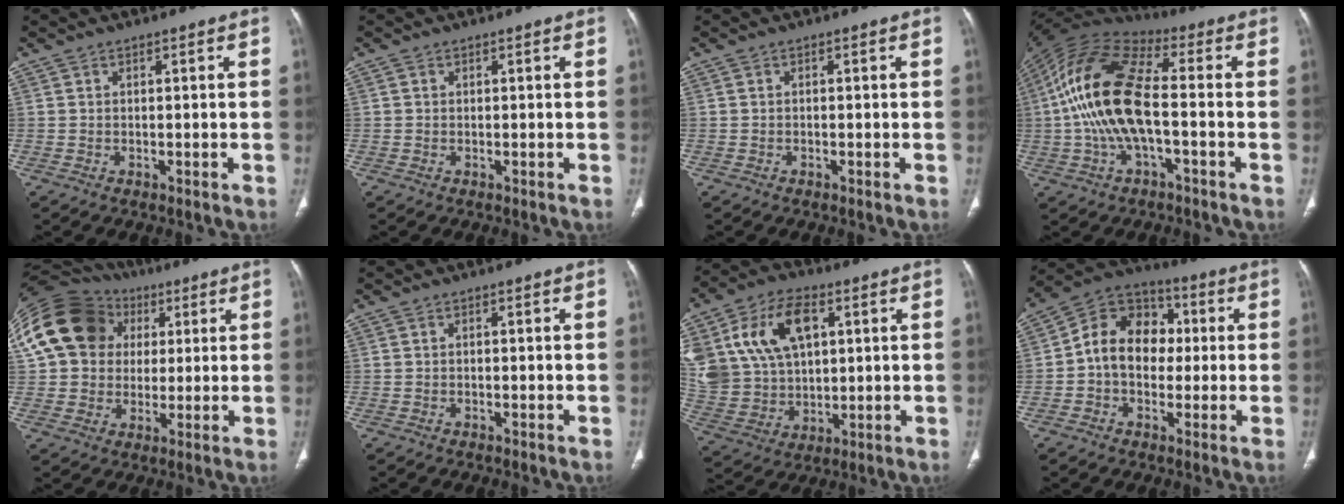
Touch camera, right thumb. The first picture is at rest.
{"total": 0.0}
{"total": 0.0}
{"total": 17.6, "force": [-1.6, 7.4, 15.9], "torque": [-0.328, 0.035, -0.034]}
{"total": 19.6, "force": [4.7, 16.3, 9.8], "torque": [-0.186, 0.035, 0.083]}
{"total": 0.0}
{"total": 23.2, "force": [7.6, 15.8, 15.2], "torque": [-0.316, 0.011, 0.154]}
{"total": 12.9, "force": [0.3, 9.9, 8.2], "torque": [-0.103, 0.035, -0.009]}